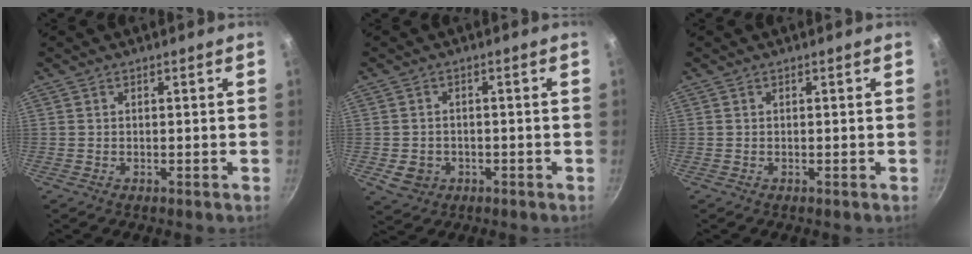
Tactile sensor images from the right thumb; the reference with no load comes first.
{"total": 4.5, "force": [-1.2, 3.8, 2.0], "torque": [-0.030, 0.012, -0.009]}
{"total": 0.0}